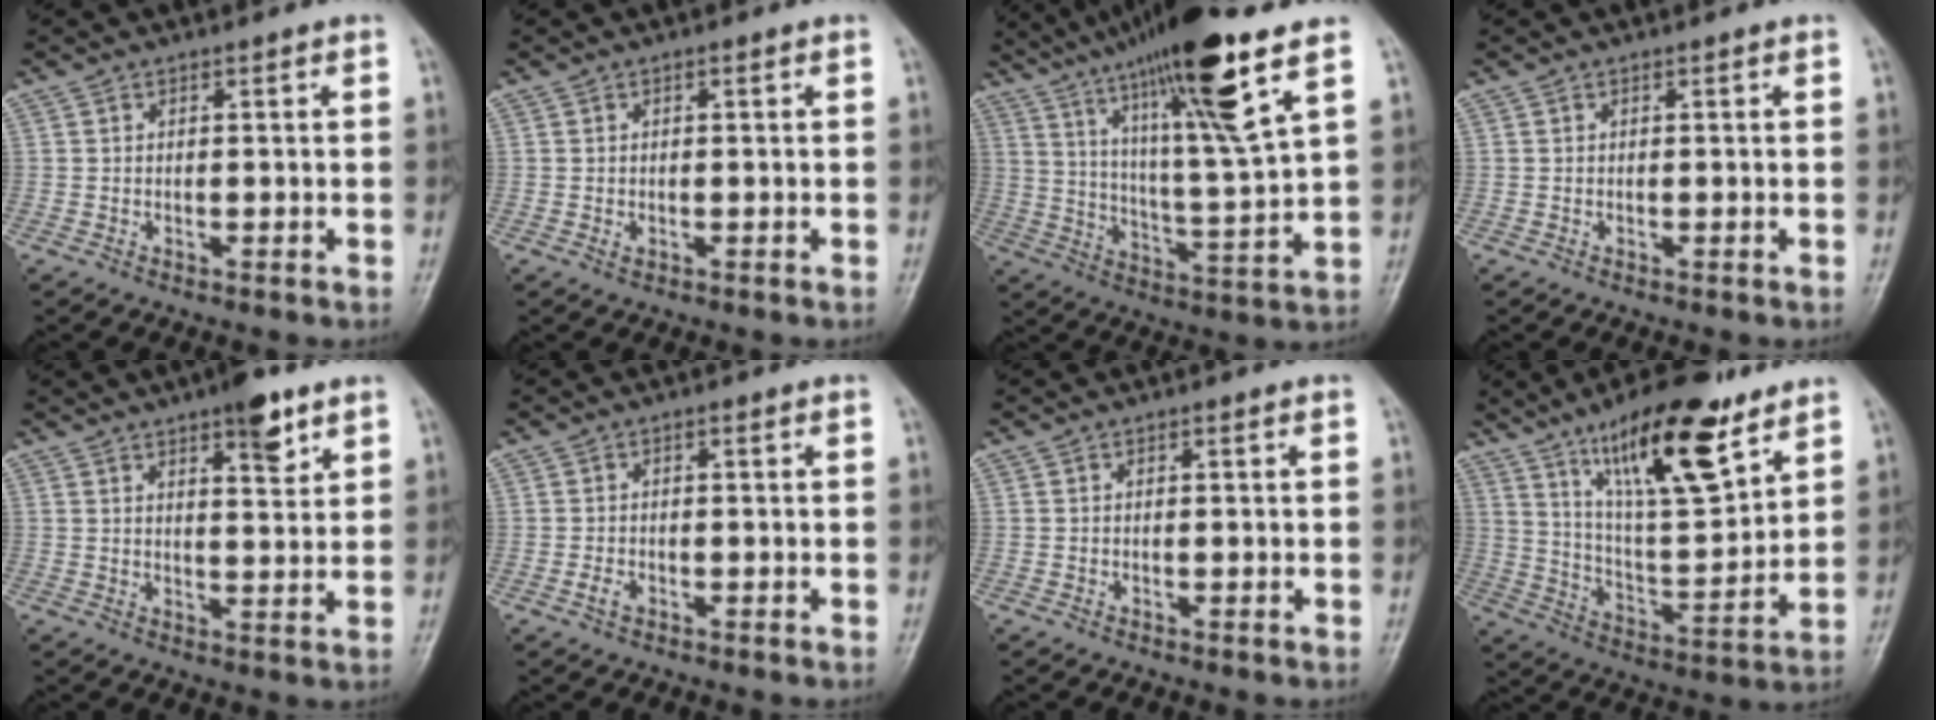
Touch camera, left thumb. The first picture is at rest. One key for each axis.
{"total": 1.2, "fx": -0.1, "fy": 0.8, "fz": 0.9, "tx": -0.013, "ty": 0.003, "tz": 0.000}
{"total": 20.7, "fx": 12.4, "fy": 1.5, "fz": 16.5, "tx": -0.271, "ty": -0.047, "tz": 0.211}
{"total": 0.0}
{"total": 7.0, "fx": 4.3, "fy": 2.2, "fz": 5.1, "tx": -0.058, "ty": -0.023, "tz": 0.059}
{"total": 1.7, "fx": -0.7, "fy": 1.1, "fz": 1.1, "tx": -0.021, "ty": 0.003, "tz": -0.016}
{"total": 0.0}
{"total": 19.7, "fx": 12.0, "fy": 6.0, "fz": 14.4, "tx": -0.208, "ty": -0.062, "tz": 0.214}